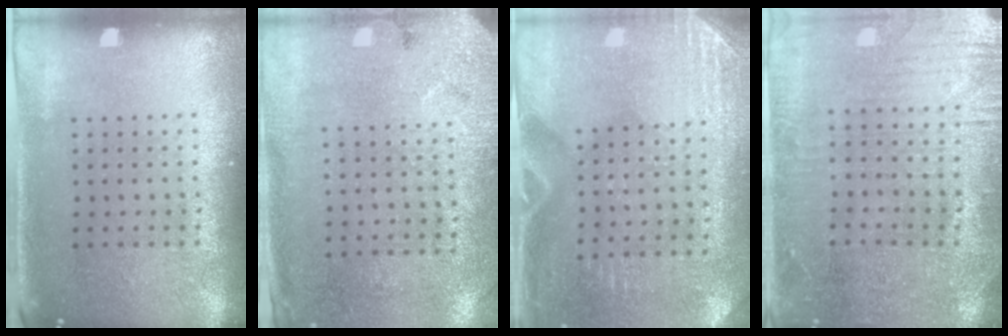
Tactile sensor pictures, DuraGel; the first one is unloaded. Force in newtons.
{"total": 2.7, "press": 2.2, "slide": 1.7}
{"total": 2.8, "press": 2.5, "slide": 1.3}
{"total": 0.9, "press": 0.7, "slide": 0.6}